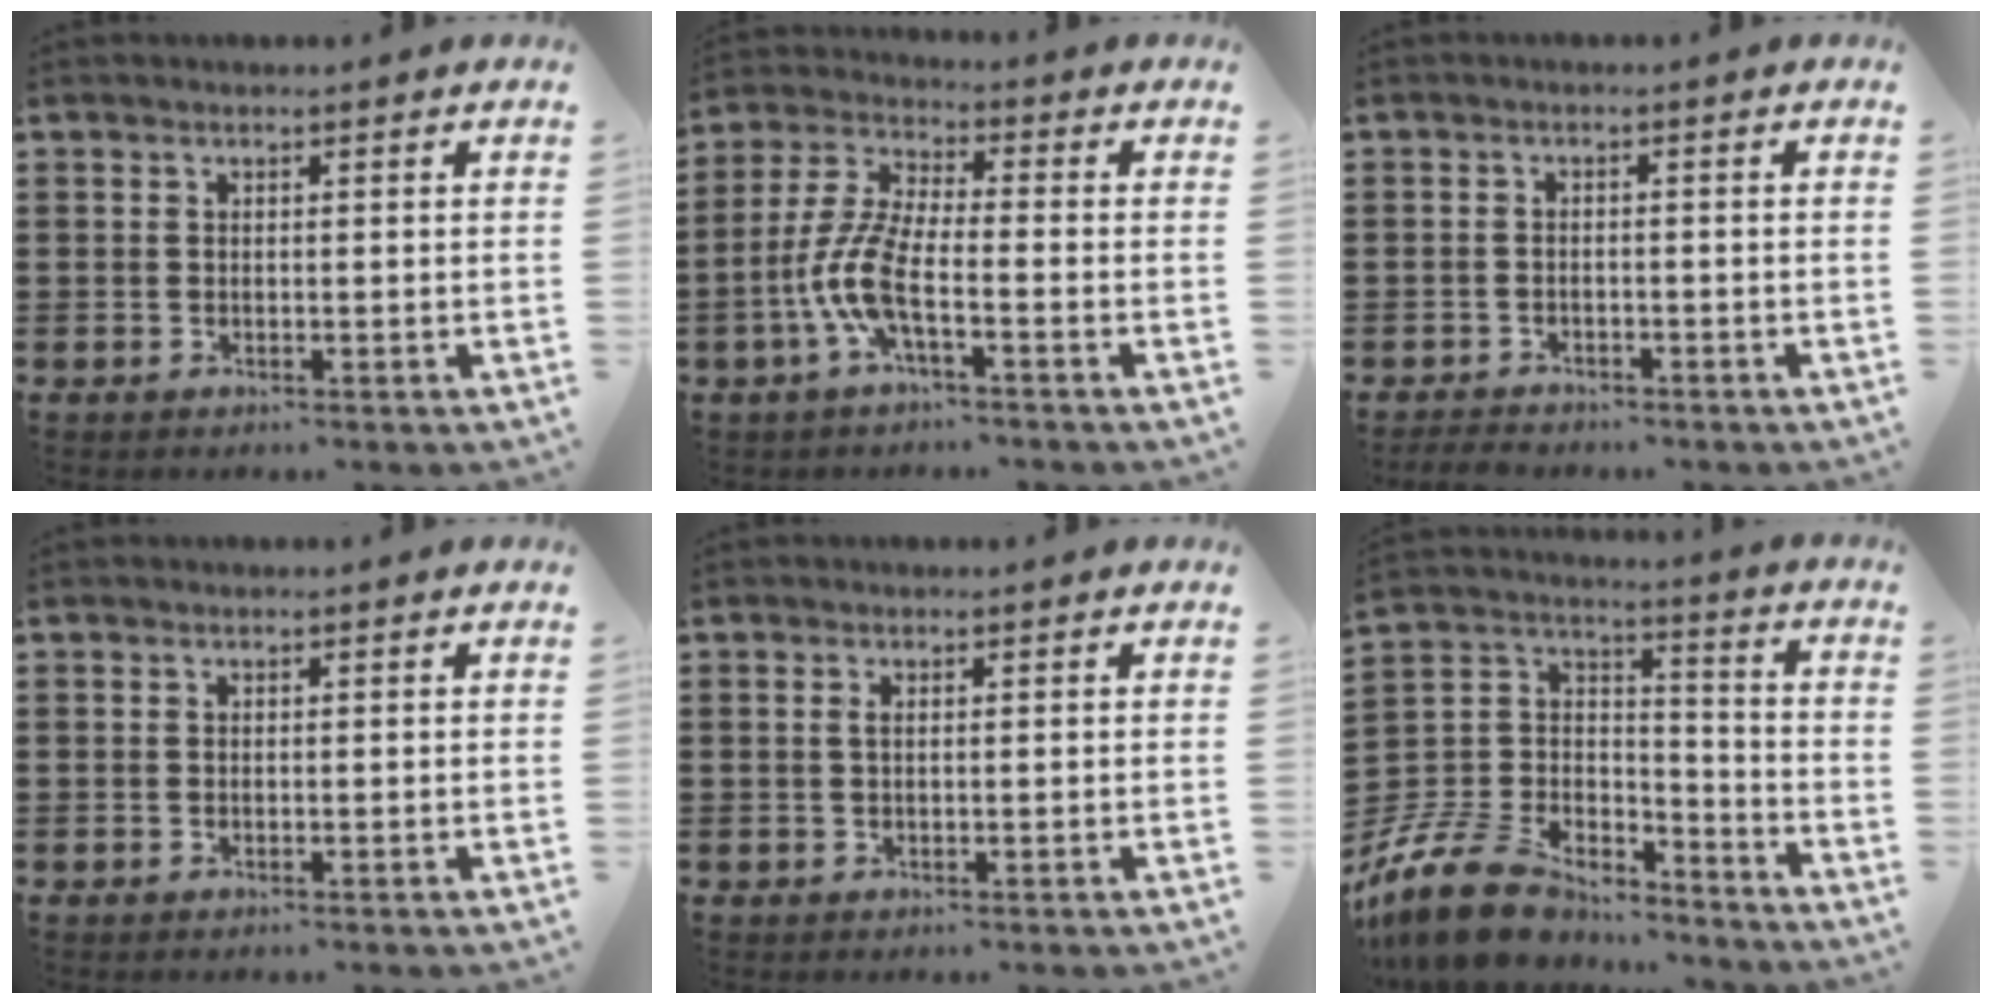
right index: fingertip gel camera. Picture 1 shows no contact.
{"total": 8.0, "force": [-3.0, 2.2, 7.1], "torque": [-0.182, -0.018, -0.066]}
{"total": 1.8, "force": [-1.8, 0.3, 0.1], "torque": [-0.006, 0.000, -0.038]}
{"total": 0.0}
{"total": 0.7, "force": [0.2, -0.1, 0.7], "torque": [-0.014, 0.000, 0.004]}
{"total": 12.0, "force": [-9.7, 5.5, 4.5], "torque": [-0.126, 0.022, -0.191]}